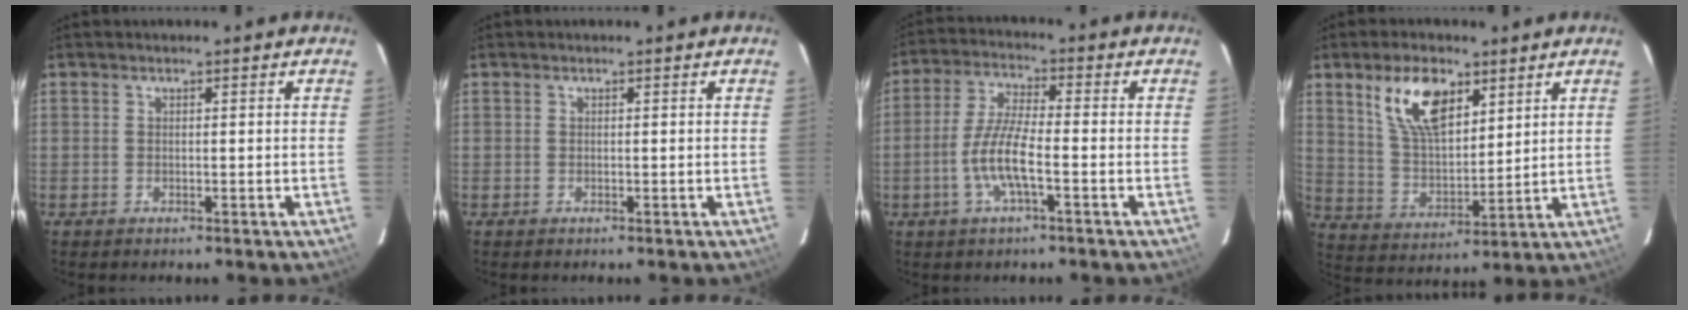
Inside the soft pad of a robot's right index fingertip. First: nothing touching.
{"total": 0.0}
{"total": 8.1, "force": [-2.8, 1.3, 7.4], "torque": [-0.156, -0.001, -0.056]}
{"total": 12.3, "force": [6.7, 5.9, 8.5], "torque": [-0.154, 0.012, 0.135]}